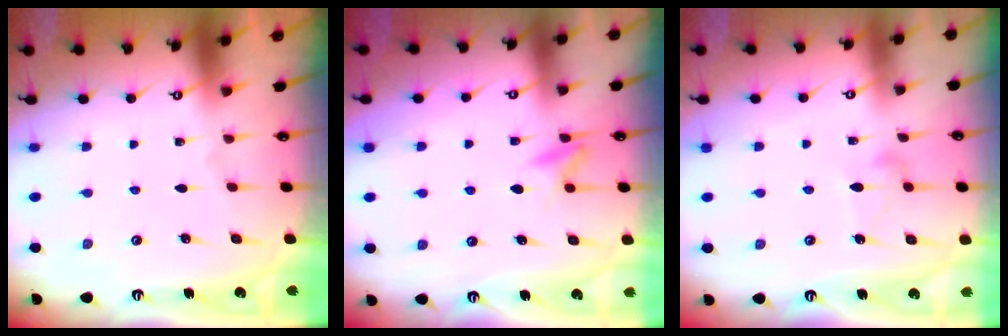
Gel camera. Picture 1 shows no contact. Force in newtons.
{"total": 5.7, "press": 5.6, "slide": 0.7}
{"total": 6.6, "press": 6.5, "slide": 0.4}